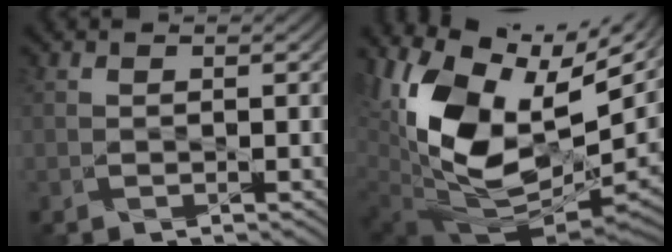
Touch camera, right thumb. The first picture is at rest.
{"total": 18.2, "force": [3.5, 11.8, 13.4], "torque": [-0.290, -0.029, 0.086]}